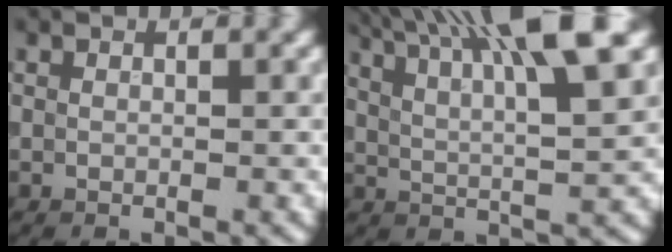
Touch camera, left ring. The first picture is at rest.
{"total": 10.9, "force": [6.6, 2.5, 8.2], "torque": [-0.118, 0.016, 0.105]}